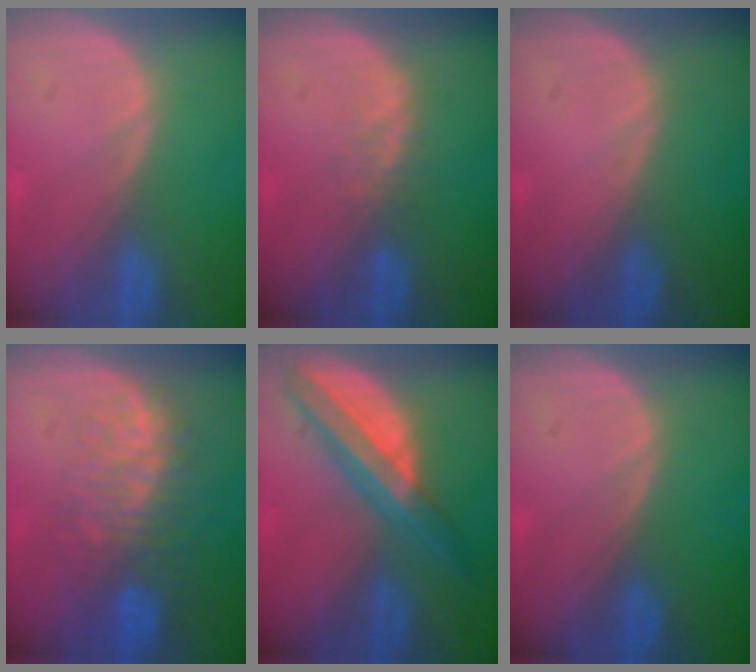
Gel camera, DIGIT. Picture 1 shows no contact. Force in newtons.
{"total": 1.9, "press": 1.8, "slide": 0.5}
{"total": 0.0}
{"total": 9.4, "press": 8.1, "slide": 4.7}
{"total": 7.8, "press": 6.6, "slide": 4.1}
{"total": 0.0}